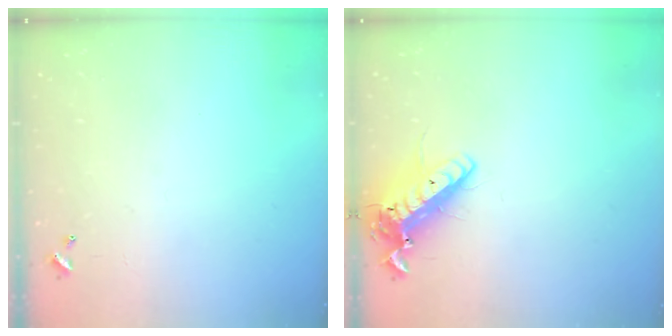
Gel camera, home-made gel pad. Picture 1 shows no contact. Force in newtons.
{"total": 14.7, "press": 14.4, "slide": 2.9}